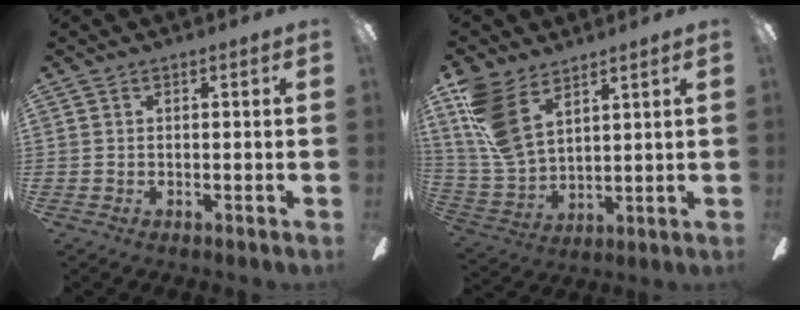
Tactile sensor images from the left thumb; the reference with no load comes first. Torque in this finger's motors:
{"motor_torque": [1.30, 0.62, 0.96, -1.02, 0.10]}